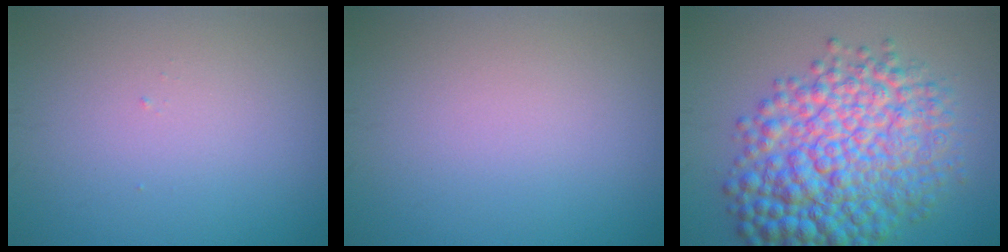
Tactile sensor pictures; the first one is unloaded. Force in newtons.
{"total": 0.0}
{"total": 11.0, "press": 11.0, "slide": 0.1}